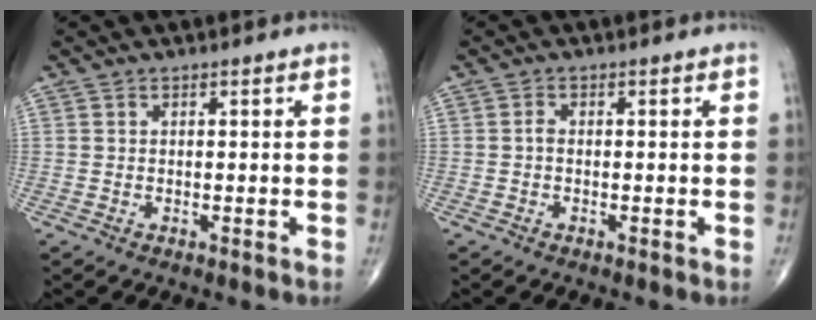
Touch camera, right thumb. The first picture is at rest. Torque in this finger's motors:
{"motor_torque": [-0.21, -0.03, 0.22, 0.03, 0.00]}